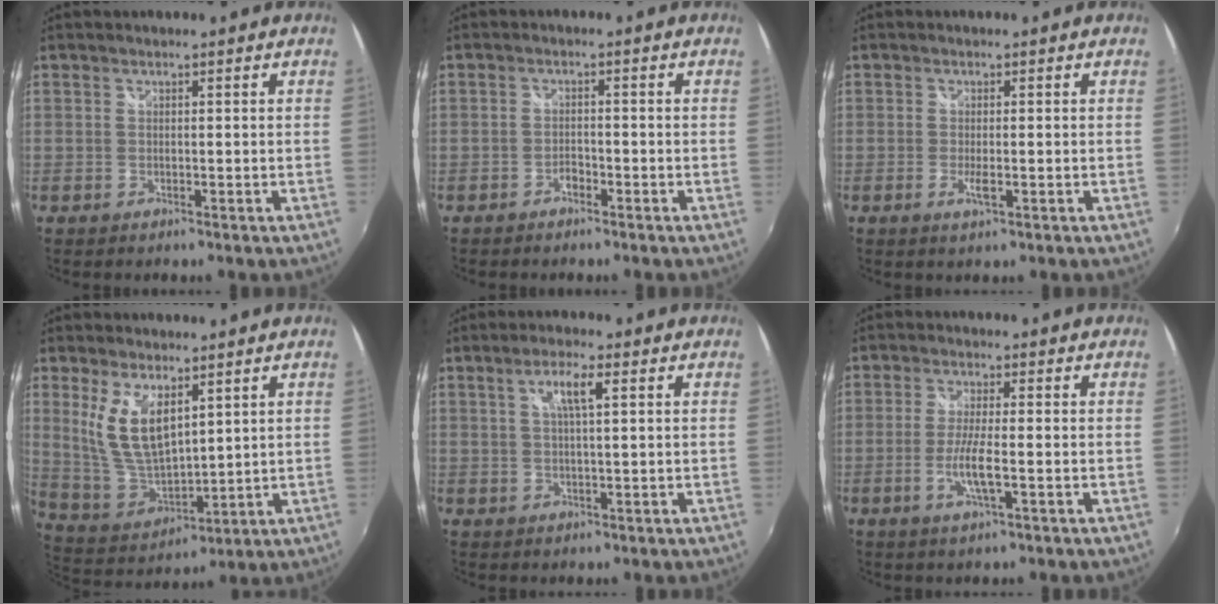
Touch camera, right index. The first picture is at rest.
{"total": 1.6, "force": [-1.4, 0.6, 0.6], "torque": [-0.013, 0.003, -0.024]}
{"total": 2.1, "force": [-0.7, 0.2, 2.0], "torque": [-0.039, -0.003, -0.010]}
{"total": 11.7, "force": [4.8, 5.3, 9.3], "torque": [-0.185, -0.005, 0.108]}
{"total": 4.4, "force": [1.5, 0.6, 4.1], "torque": [-0.078, 0.004, 0.026]}
{"total": 5.2, "force": [-1.6, 0.3, 5.0], "torque": [-0.100, -0.008, -0.031]}